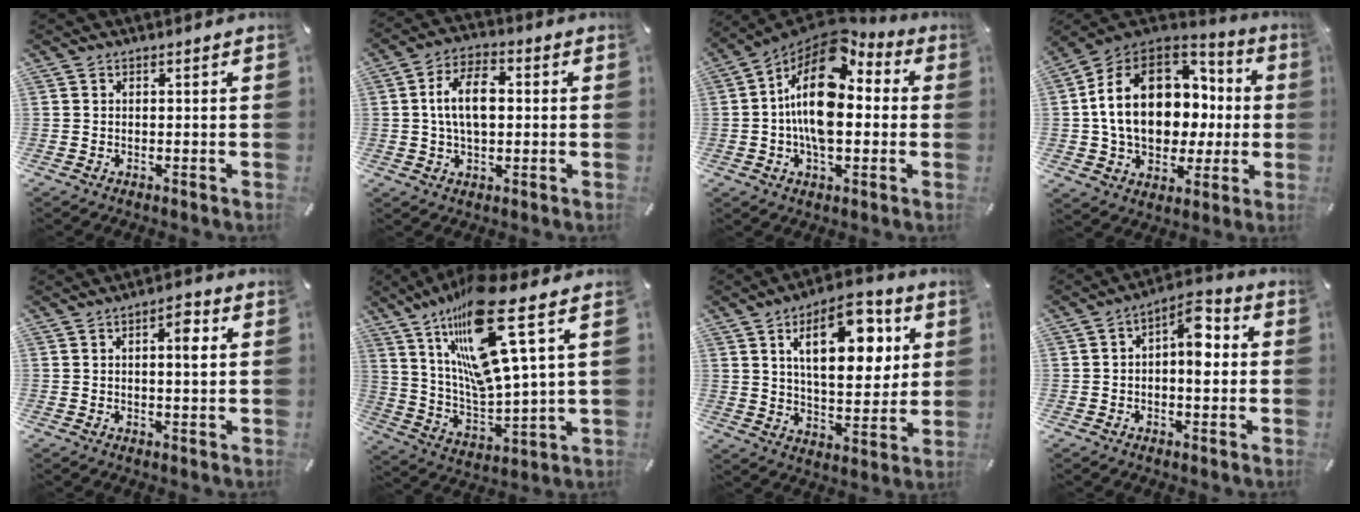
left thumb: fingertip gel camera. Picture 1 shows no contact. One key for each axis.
{"total": 10.5, "fx": 0.5, "fy": 6.2, "fz": 8.5, "tx": -0.159, "ty": 0.007, "tz": 0.007}
{"total": 17.6, "fx": 1.4, "fy": 10.0, "fz": 14.4, "tx": -0.279, "ty": -0.014, "tz": 0.018}
{"total": 20.4, "fx": 2.5, "fy": 15.1, "fz": 13.5, "tx": -0.250, "ty": -0.008, "tz": 0.049}
{"total": 4.6, "fx": 1.3, "fy": 1.7, "fz": 4.1, "tx": -0.052, "ty": -0.005, "tz": 0.012}
{"total": 22.1, "fx": 12.3, "fy": 4.4, "fz": 17.8, "tx": -0.351, "ty": -0.080, "tz": 0.191}
{"total": 18.2, "fx": 7.6, "fy": 9.3, "fz": 13.7, "tx": -0.199, "ty": -0.016, "tz": 0.121}
{"total": 8.4, "fx": 0.8, "fy": 4.8, "fz": 6.9, "tx": -0.087, "ty": -0.005, "tz": 0.009}